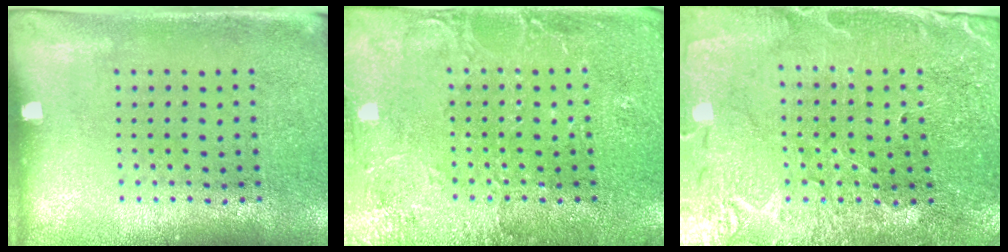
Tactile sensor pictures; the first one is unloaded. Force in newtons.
{"total": 3.4, "press": 3.3, "slide": 0.4}
{"total": 1.3, "press": 1.2, "slide": 0.2}